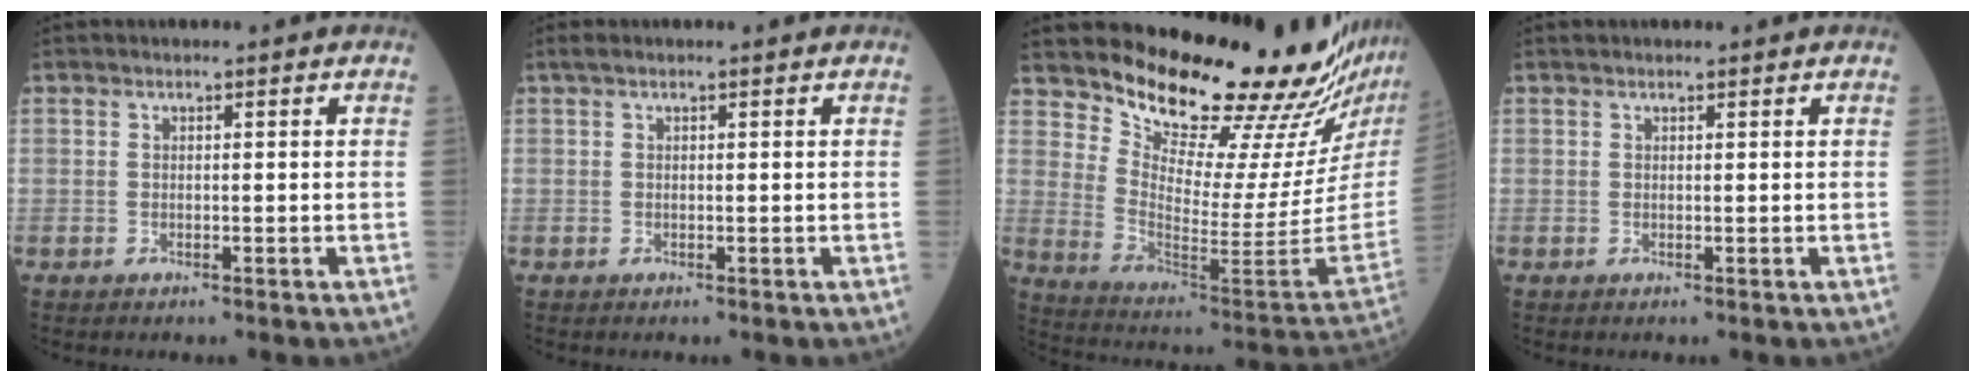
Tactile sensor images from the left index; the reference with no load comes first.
{"total": 1.5, "force": [1.2, 0.0, 1.0], "torque": [-0.022, 0.021, 0.020]}
{"total": 23.7, "force": [21.2, 0.9, 10.5], "torque": [-0.178, -0.138, 0.299]}
{"total": 1.5, "force": [1.4, 0.2, 0.5], "torque": [-0.008, 0.020, 0.023]}